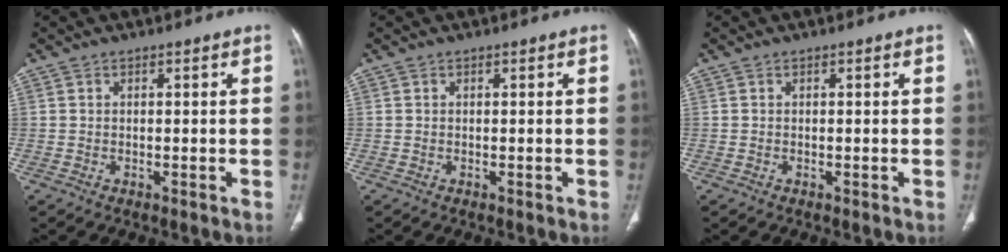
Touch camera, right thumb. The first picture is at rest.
{"total": 0.0}
{"total": 0.0}